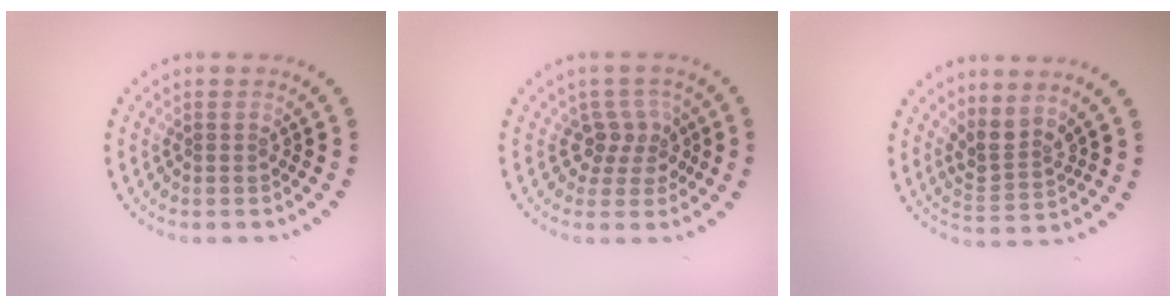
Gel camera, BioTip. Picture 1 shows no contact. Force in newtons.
{"total": 2.5, "press": 2.0, "slide": 1.6}
{"total": 2.7, "press": 2.0, "slide": 1.9}